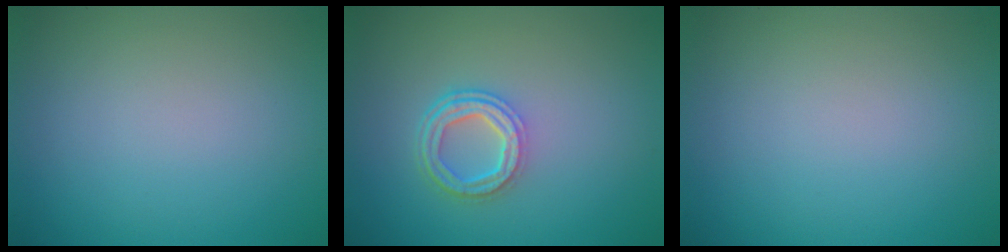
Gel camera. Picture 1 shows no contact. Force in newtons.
{"total": 3.8, "press": 2.9, "slide": 2.5}
{"total": 0.0}